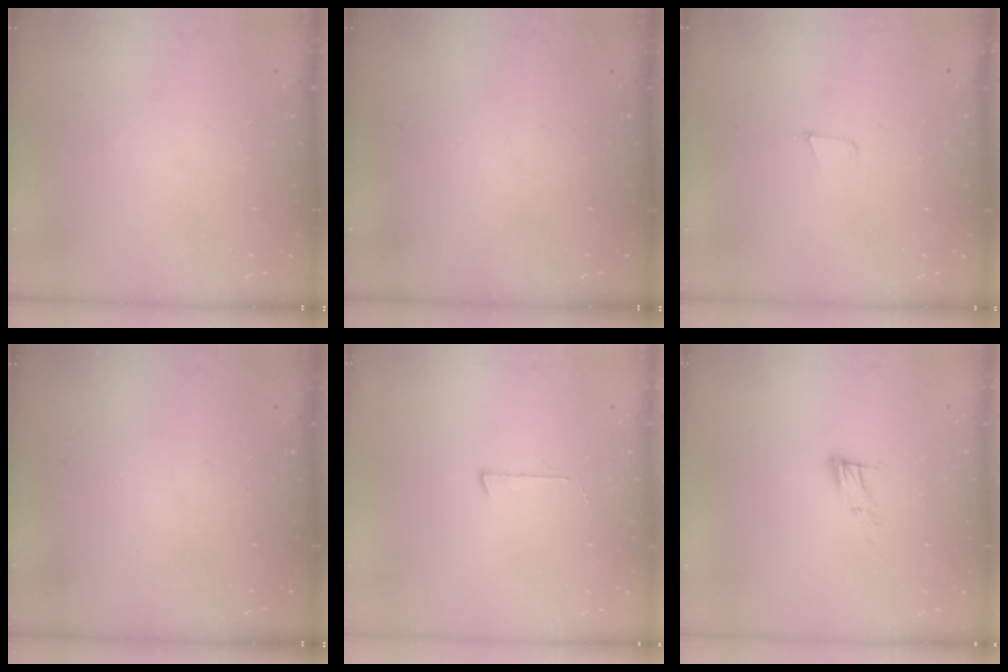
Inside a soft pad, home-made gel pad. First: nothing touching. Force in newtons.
{"total": 0.0}
{"total": 3.4, "press": 2.1, "slide": 2.7}
{"total": 0.0}
{"total": 4.2, "press": 4.2, "slide": 0.4}
{"total": 8.5, "press": 8.4, "slide": 1.5}